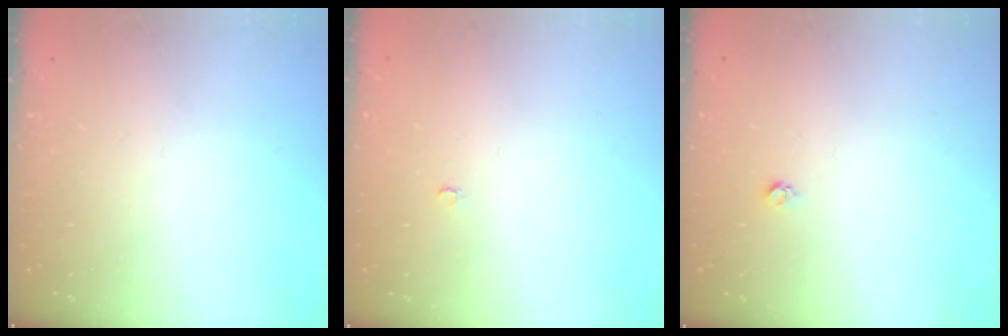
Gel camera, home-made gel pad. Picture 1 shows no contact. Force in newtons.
{"total": 2.1, "press": 2.1, "slide": 0.2}
{"total": 3.0, "press": 2.9, "slide": 0.4}